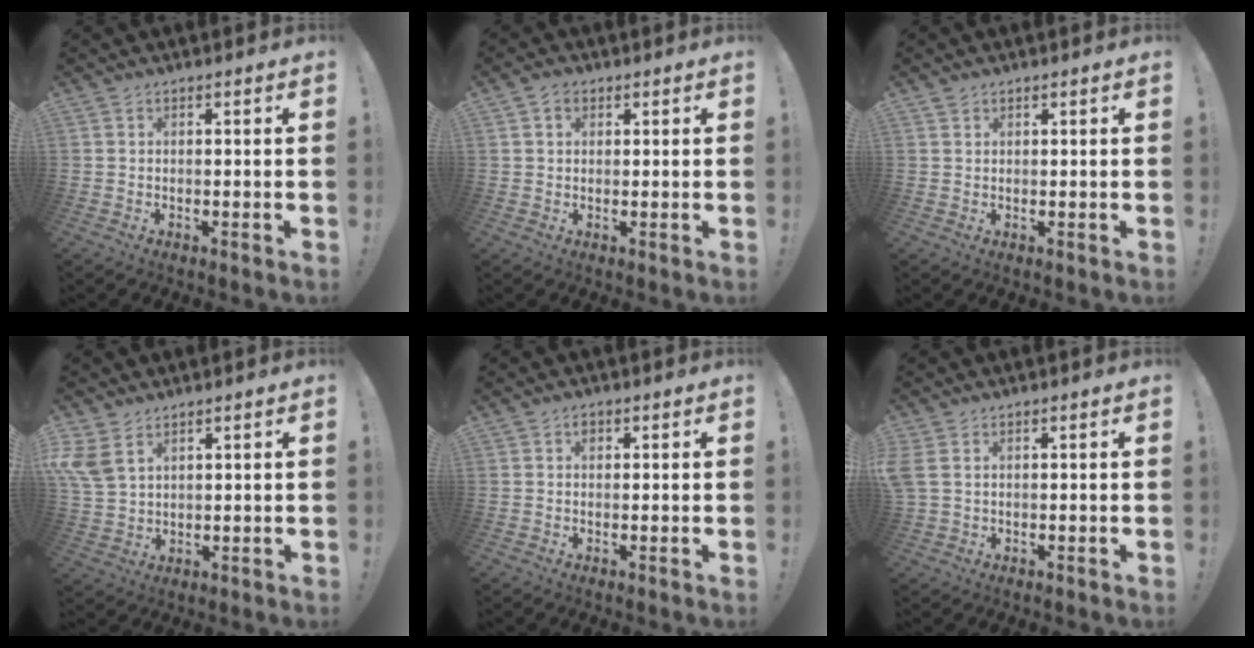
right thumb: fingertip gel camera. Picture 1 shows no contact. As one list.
[{"total": 2.8, "force": [1.2, 2.1, 1.3], "torque": [-0.017, 0.000, 0.021]}, {"total": 1.1, "force": [0.8, 0.6, 0.2], "torque": [0.002, -0.002, 0.016]}, {"total": 8.1, "force": [4.4, 5.0, 4.7], "torque": [-0.097, -0.015, 0.088]}, {"total": 1.1, "force": [0.3, 1.0, 0.5], "torque": [-0.001, 0.001, 0.003]}, {"total": 3.4, "force": [1.2, 2.2, 2.3], "torque": [-0.064, 0.000, 0.023]}]